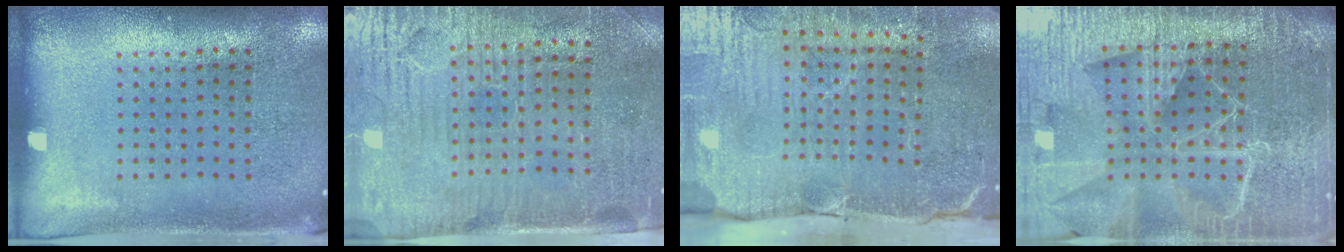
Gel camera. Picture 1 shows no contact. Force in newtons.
{"total": 3.6, "press": 3.2, "slide": 1.5}
{"total": 5.0, "press": 4.3, "slide": 2.6}
{"total": 6.3, "press": 5.5, "slide": 3.1}